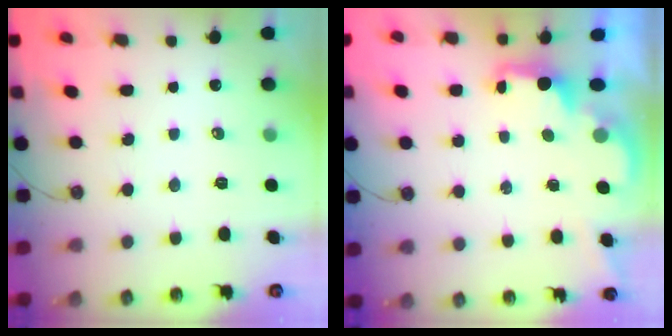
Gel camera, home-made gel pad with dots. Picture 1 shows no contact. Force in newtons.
{"total": 2.3, "press": 2.2, "slide": 0.7}